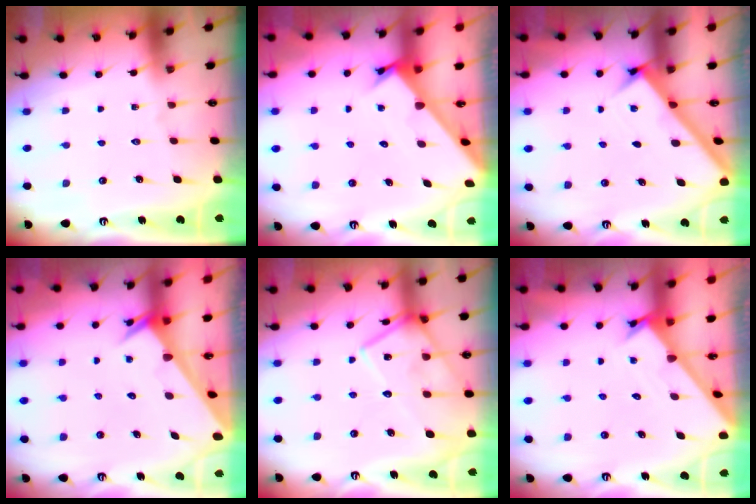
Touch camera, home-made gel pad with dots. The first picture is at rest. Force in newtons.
{"total": 2.2, "press": 2.2, "slide": 0.1}
{"total": 2.8, "press": 2.8, "slide": 0.4}
{"total": 2.5, "press": 2.5, "slide": 0.0}
{"total": 16.0, "press": 16.0, "slide": 0.9}
{"total": 1.7, "press": 1.7, "slide": 0.1}